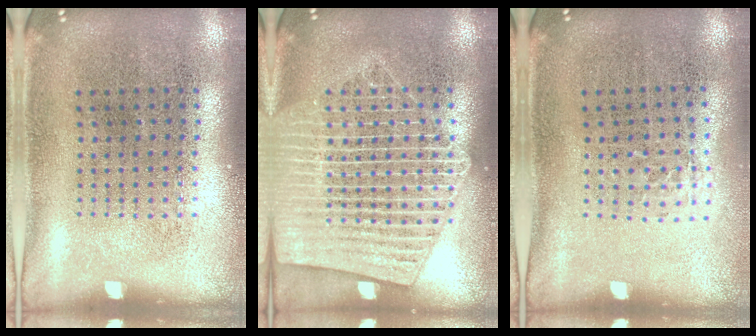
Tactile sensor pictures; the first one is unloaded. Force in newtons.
{"total": 3.8, "press": 3.8, "slide": 0.4}
{"total": 0.5, "press": 0.4, "slide": 0.3}